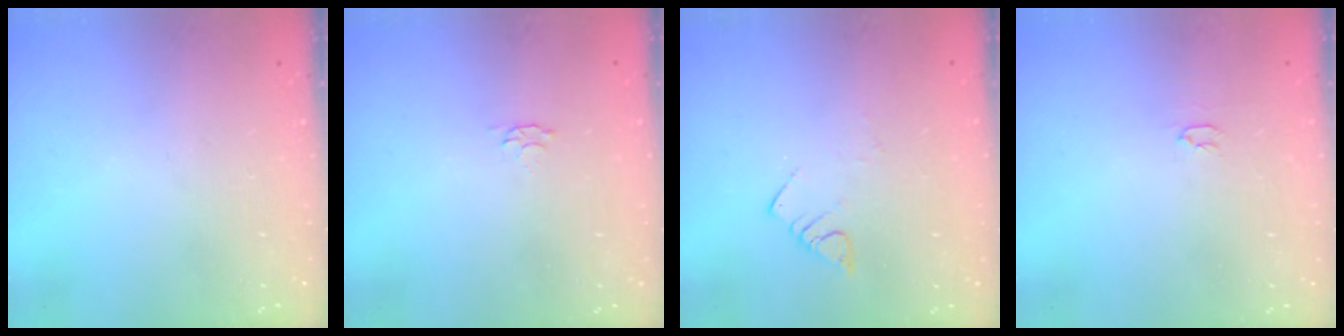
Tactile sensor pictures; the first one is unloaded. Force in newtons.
{"total": 2.8, "press": 2.7, "slide": 0.5}
{"total": 4.0, "press": 4.0, "slide": 0.4}
{"total": 2.0, "press": 2.0, "slide": 0.3}